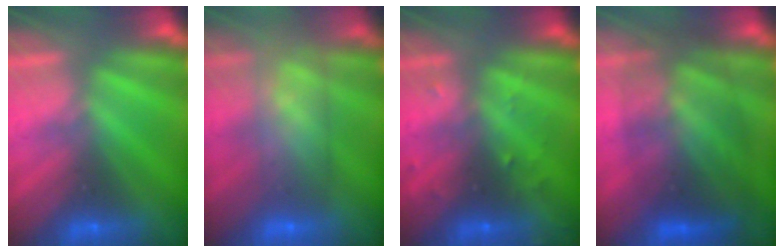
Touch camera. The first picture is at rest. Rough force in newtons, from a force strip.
{"total": 5.9}
{"total": 3.2}
{"total": 10.8}